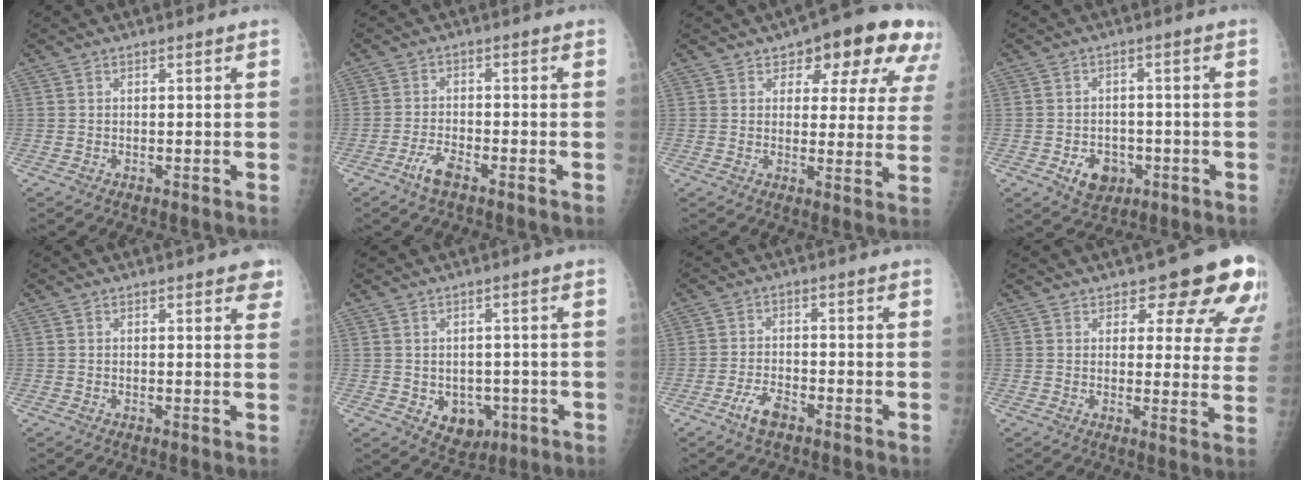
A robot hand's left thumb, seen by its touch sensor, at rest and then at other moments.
{"total": 3.9, "force": [-2.6, 1.1, 2.6], "torque": [-0.059, 0.014, -0.050]}
{"total": 14.4, "force": [8.1, 6.9, 9.7], "torque": [-0.072, -0.027, 0.091]}
{"total": 6.1, "force": [-2.4, 4.6, 3.1], "torque": [-0.027, 0.013, -0.029]}
{"total": 3.5, "force": [2.2, 1.3, 2.4], "torque": [-0.006, -0.003, 0.021]}
{"total": 6.4, "force": [-1.8, 5.0, 3.6], "torque": [-0.021, 0.008, -0.009]}
{"total": 4.2, "force": [-2.8, 1.6, 2.7], "torque": [-0.055, 0.017, -0.051]}
{"total": 13.9, "force": [9.8, 5.6, 8.2], "torque": [-0.044, -0.053, 0.099]}